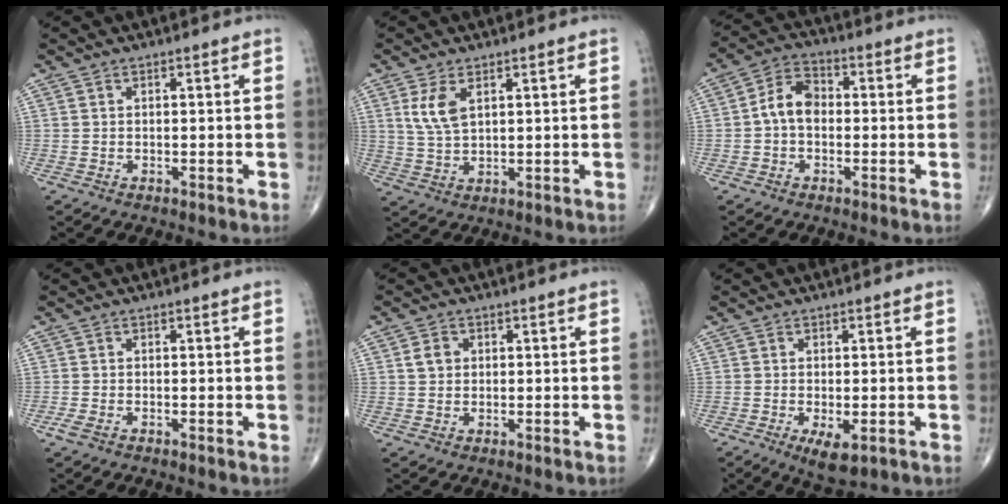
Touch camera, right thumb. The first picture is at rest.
{"total": 5.3, "force": [2.2, 2.6, 4.1], "torque": [-0.083, -0.006, 0.052]}
{"total": 6.8, "force": [-0.5, 4.7, 4.8], "torque": [-0.074, 0.024, -0.021]}
{"total": 1.5, "force": [-0.7, 0.5, 1.2], "torque": [-0.032, -0.004, -0.019]}
{"total": 2.8, "force": [0.6, 2.4, 1.4], "torque": [-0.015, 0.003, 0.011]}
{"total": 4.8, "force": [-1.8, 1.9, 4.1], "torque": [-0.066, -0.011, -0.024]}